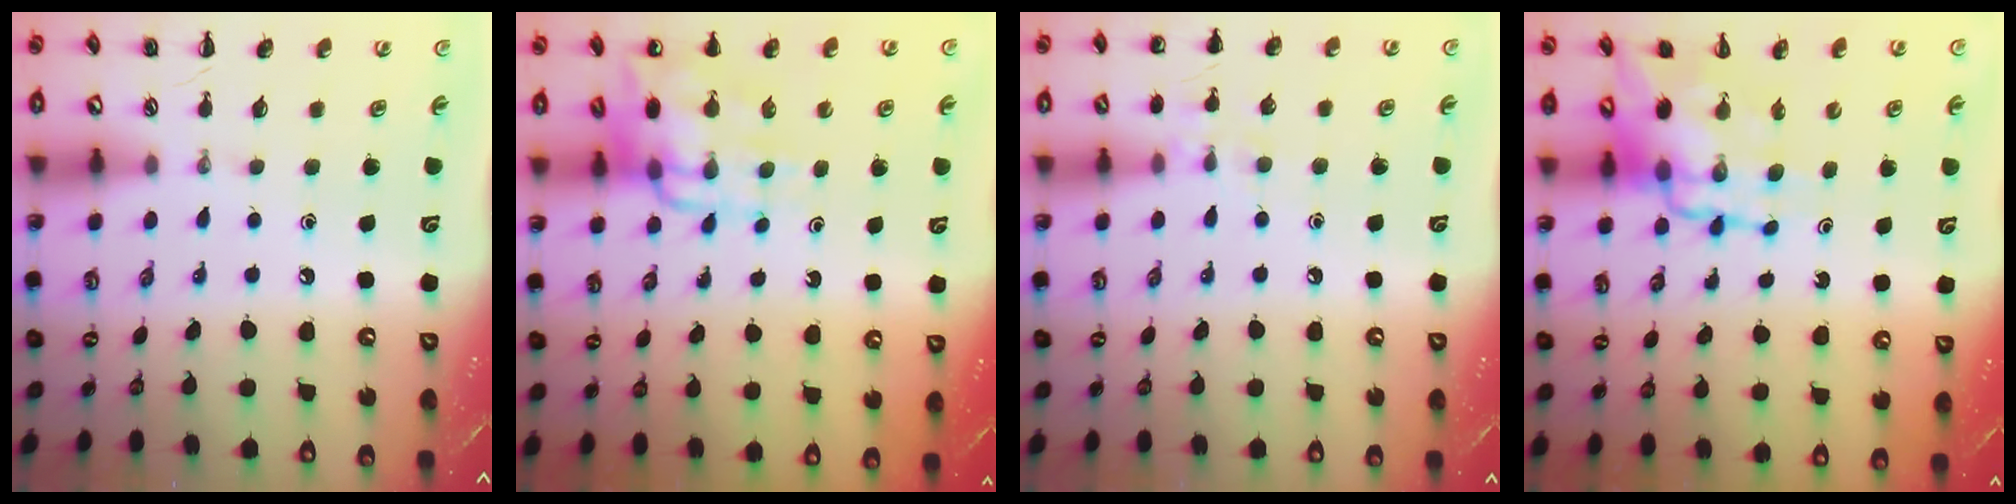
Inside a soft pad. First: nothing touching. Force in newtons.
{"total": 12.4, "press": 12.0, "slide": 3.0}
{"total": 6.7, "press": 6.4, "slide": 2.0}
{"total": 12.5, "press": 12.0, "slide": 3.5}